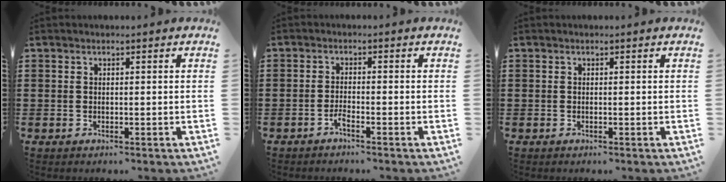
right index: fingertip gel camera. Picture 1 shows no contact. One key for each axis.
{"total": 1.8, "fx": -1.4, "fy": 0.0, "fz": 1.1, "tx": -0.021, "ty": -0.001, "tz": -0.027}
{"total": 0.0}